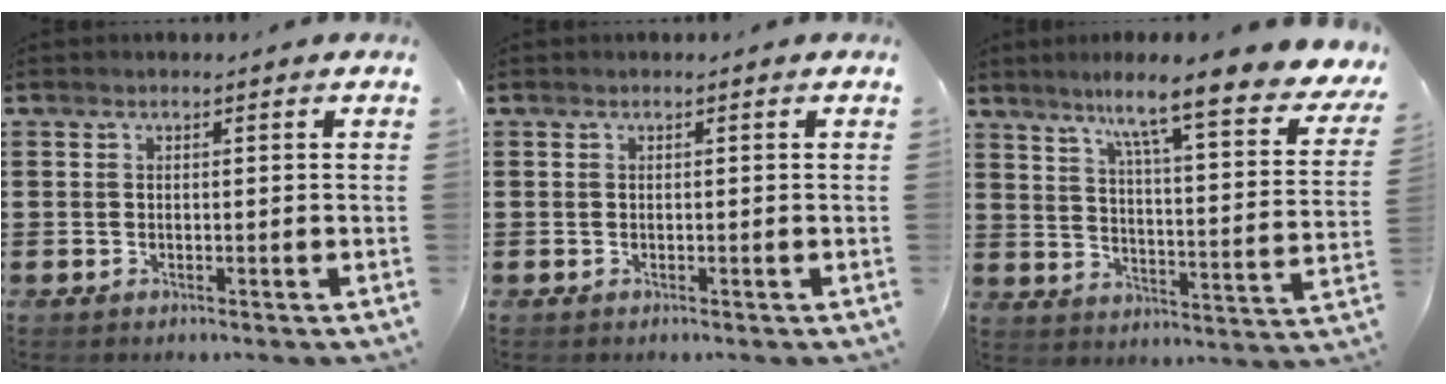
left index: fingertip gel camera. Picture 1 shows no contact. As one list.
[{"total": 0.0}, {"total": 9.8, "force": [7.7, -0.1, 6.1], "torque": [-0.123, -0.064, 0.116]}]